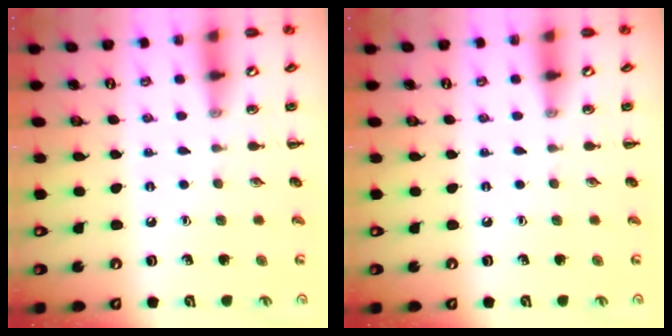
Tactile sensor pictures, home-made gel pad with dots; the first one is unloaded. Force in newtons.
{"total": 0.0}